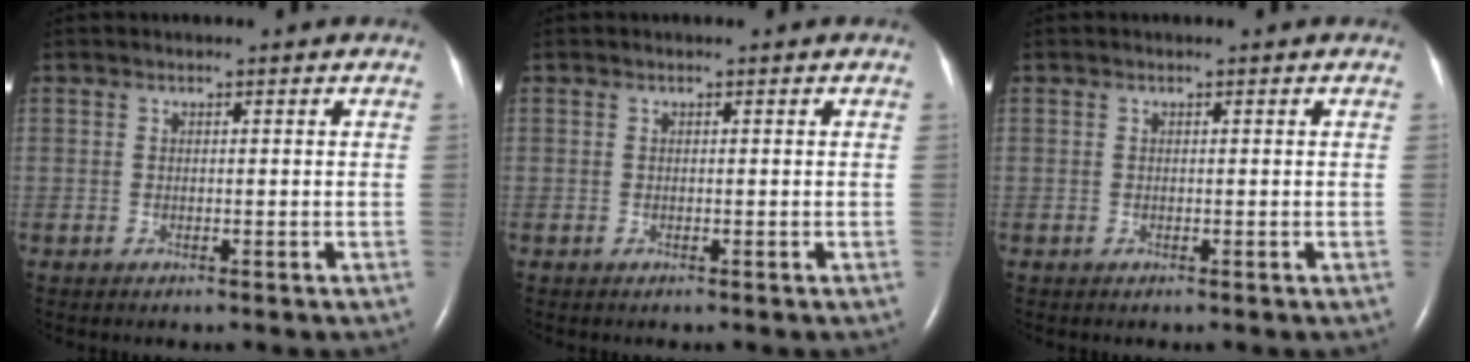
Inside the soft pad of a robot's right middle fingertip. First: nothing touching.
{"total": 0.0}
{"total": 0.0}